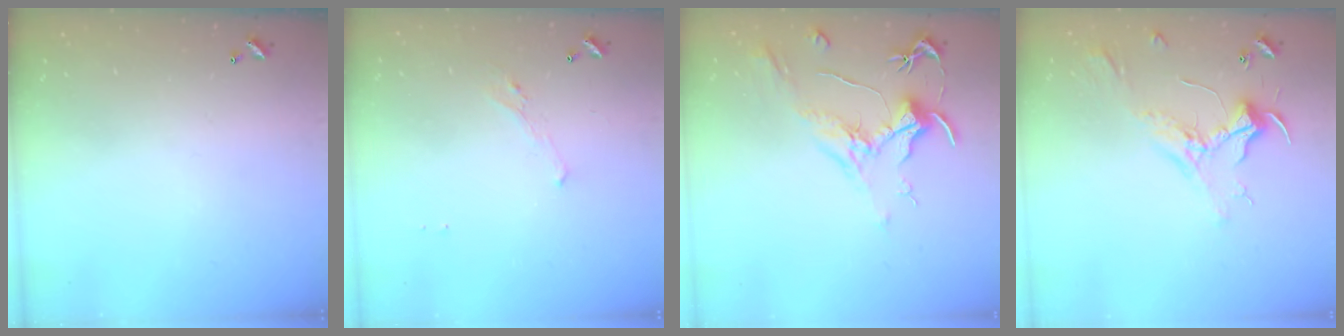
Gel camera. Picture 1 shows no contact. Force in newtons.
{"total": 0.8, "press": 0.4, "slide": 0.7}
{"total": 2.1, "press": 2.0, "slide": 0.8}
{"total": 2.3, "press": 2.2, "slide": 0.8}